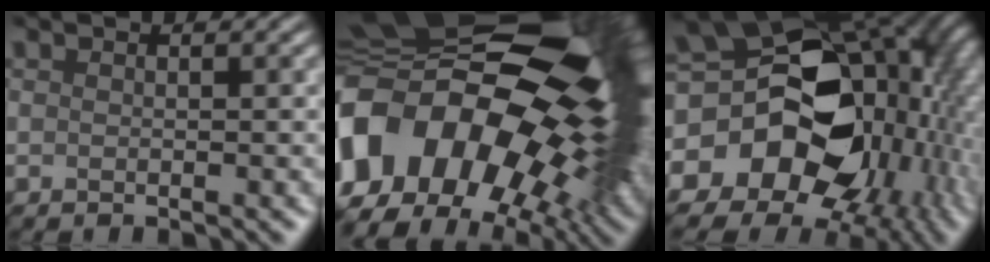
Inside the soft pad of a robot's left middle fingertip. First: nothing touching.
{"total": 18.7, "force": [-2.5, 12.2, 14.0], "torque": [-0.304, -0.032, -0.008]}
{"total": 15.5, "force": [-3.6, 11.7, 9.5], "torque": [-0.183, -0.020, -0.023]}